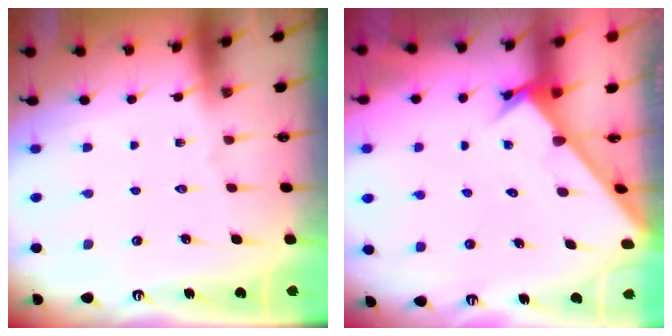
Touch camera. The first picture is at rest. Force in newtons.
{"total": 2.6, "press": 2.6, "slide": 0.2}